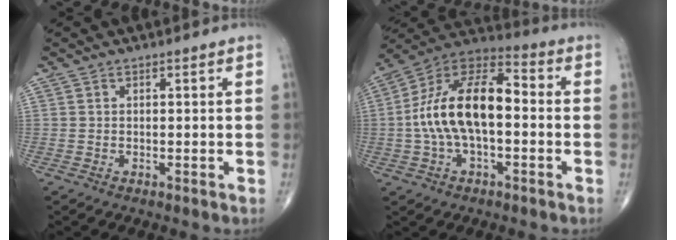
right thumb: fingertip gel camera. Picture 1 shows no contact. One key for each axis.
{"total": 17.4, "fx": -0.8, "fy": 8.7, "fz": 15.0, "tx": -0.274, "ty": 0.044, "tz": -0.024}